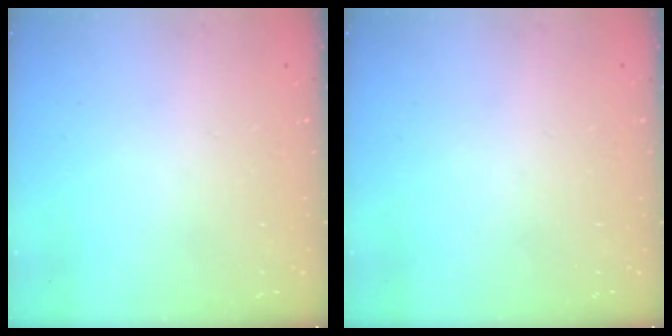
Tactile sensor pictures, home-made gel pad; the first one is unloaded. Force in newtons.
{"total": 0.0}